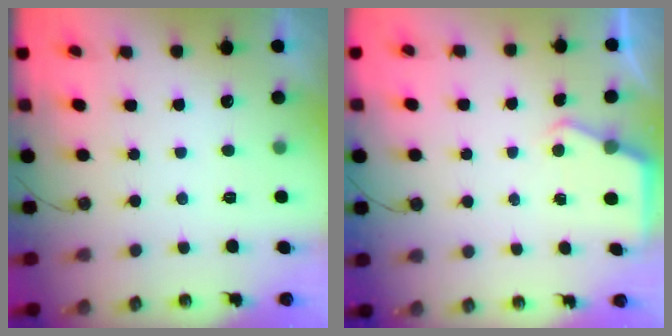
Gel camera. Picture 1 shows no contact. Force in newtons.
{"total": 3.2, "press": 3.2, "slide": 0.5}